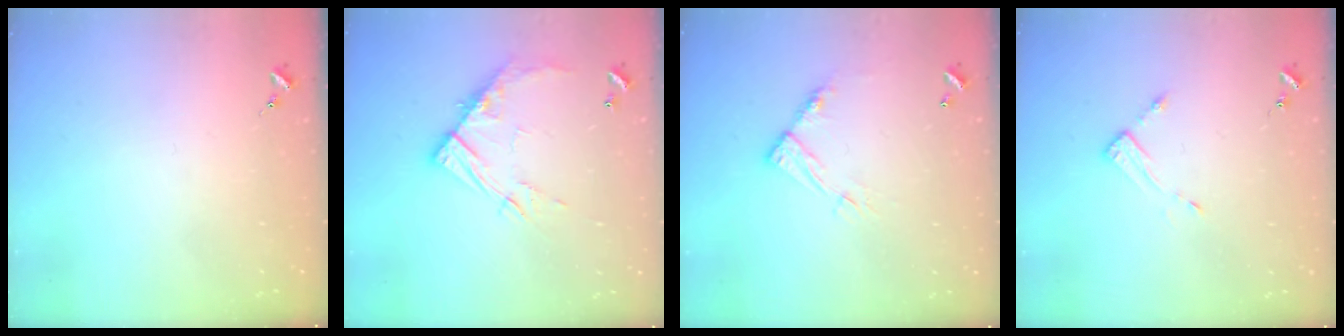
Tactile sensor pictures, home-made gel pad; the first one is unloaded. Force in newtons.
{"total": 12.4, "press": 12.3, "slide": 1.2}
{"total": 9.4, "press": 9.4, "slide": 0.5}
{"total": 3.7, "press": 3.7, "slide": 0.1}